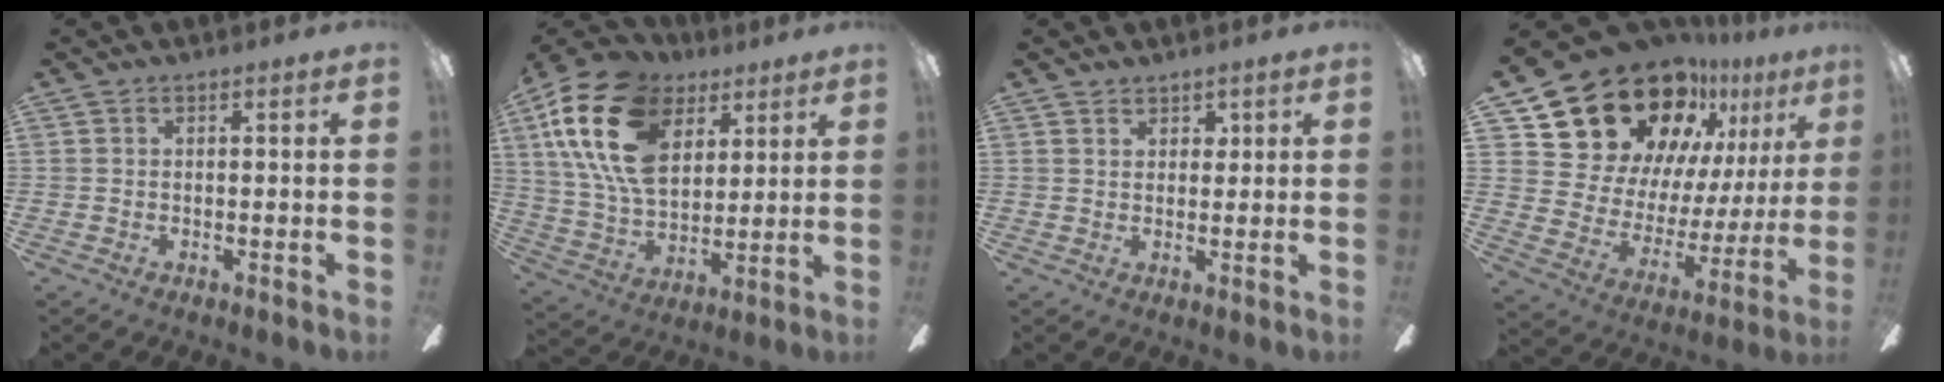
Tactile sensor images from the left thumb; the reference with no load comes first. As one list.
[{"total": 22.1, "force": [10.0, 13.9, 14.0], "torque": [-0.290, -0.029, 0.177]}, {"total": 2.3, "force": [1.6, 1.5, 0.4], "torque": [-0.003, -0.001, 0.029]}, {"total": 24.6, "force": [18.3, 13.6, 9.3], "torque": [-0.157, -0.134, 0.352]}]